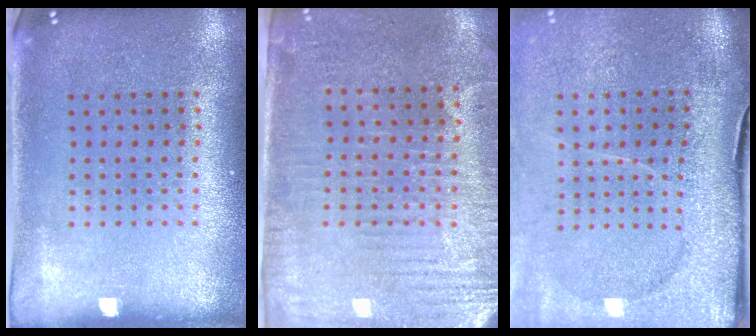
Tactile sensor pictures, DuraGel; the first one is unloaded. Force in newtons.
{"total": 3.2, "press": 2.9, "slide": 1.4}
{"total": 4.4, "press": 3.5, "slide": 2.6}